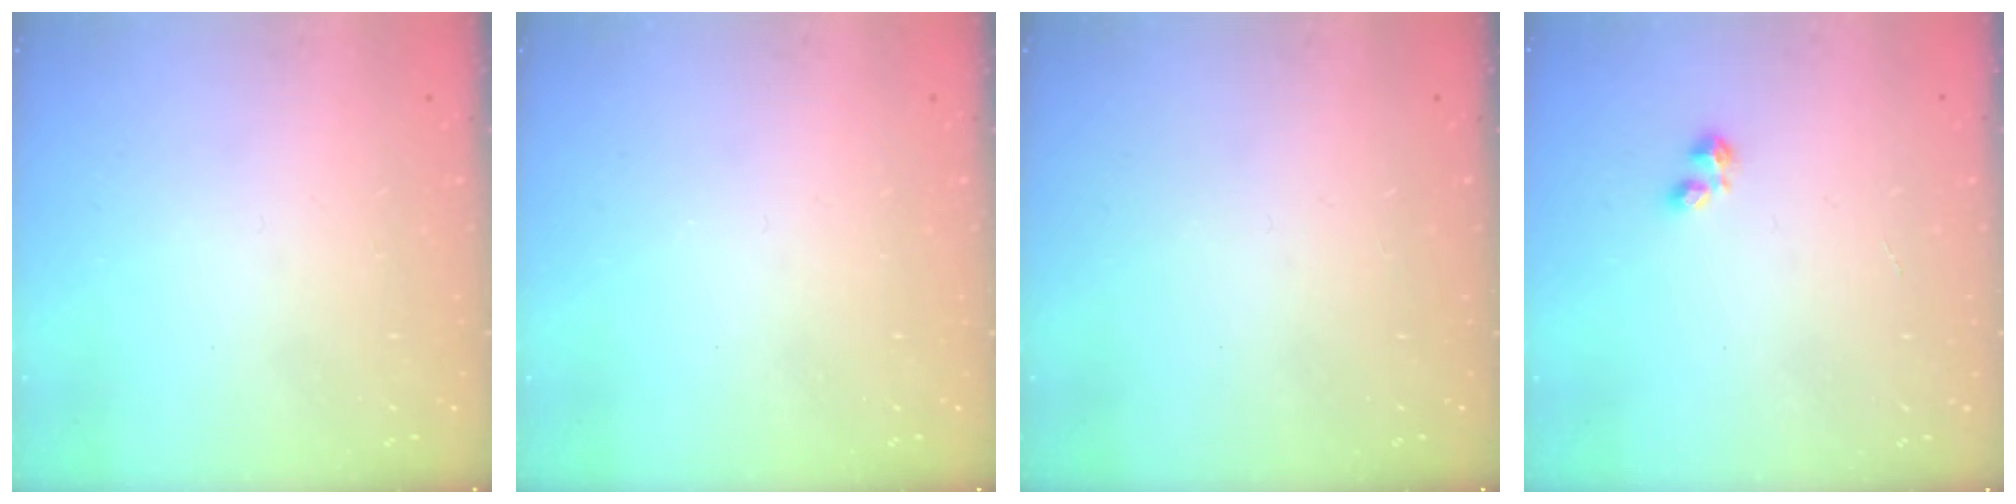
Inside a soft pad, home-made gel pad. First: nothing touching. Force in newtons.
{"total": 0.0}
{"total": 0.0}
{"total": 1.8, "press": 1.7, "slide": 0.5}